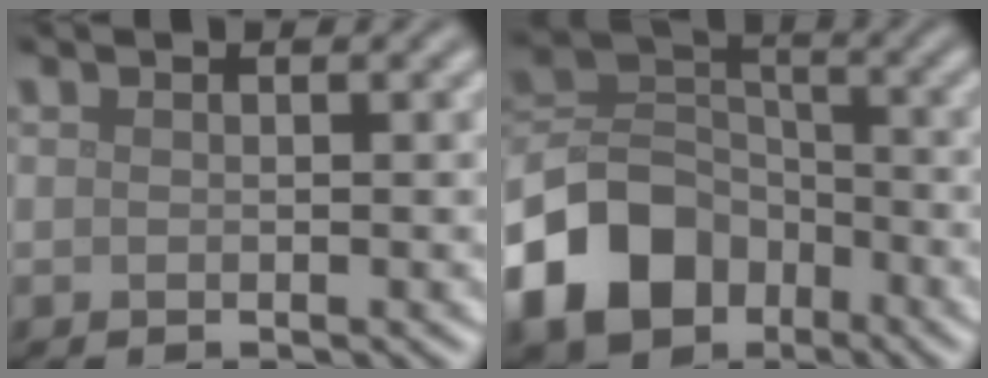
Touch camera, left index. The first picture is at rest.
{"total": 9.7, "force": [-4.9, 6.9, 4.7], "torque": [-0.089, 0.001, -0.107]}